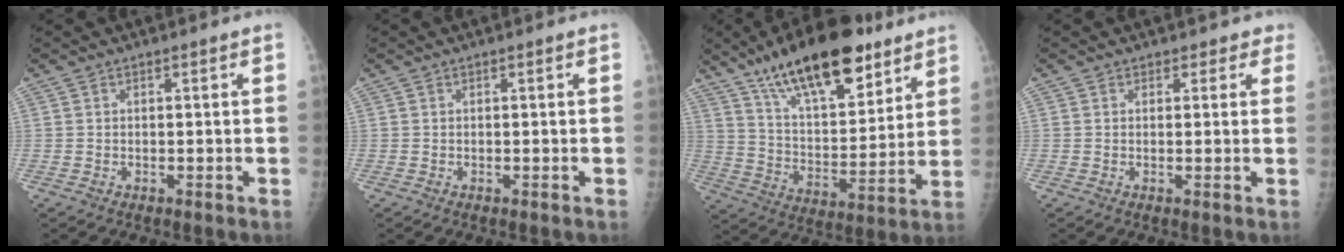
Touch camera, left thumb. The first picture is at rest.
{"total": 0.0}
{"total": 22.7, "force": [15.1, 8.8, 14.5], "torque": [-0.198, -0.058, 0.254]}
{"total": 2.5, "force": [1.9, 1.6, -0.1], "torque": [0.031, -0.009, 0.007]}